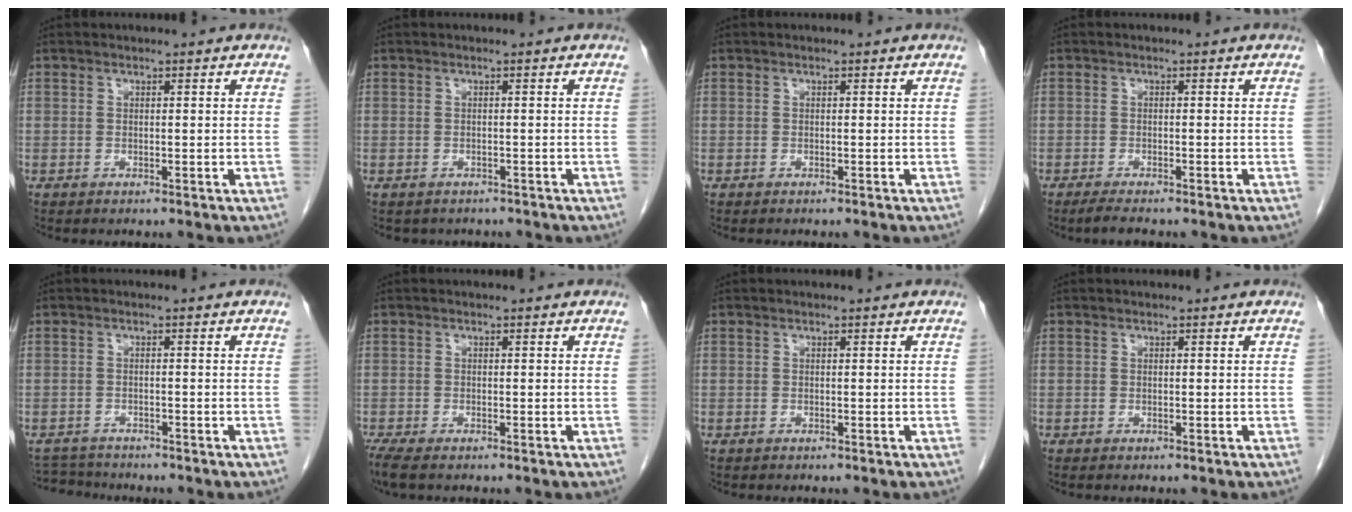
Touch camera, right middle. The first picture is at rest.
{"total": 3.2, "force": [-2.7, 1.7, 0.3], "torque": [-0.007, 0.005, -0.033]}
{"total": 1.2, "force": [-1.0, 0.3, 0.5], "torque": [-0.010, -0.002, -0.011]}
{"total": 2.5, "force": [-2.0, 0.3, 1.3], "torque": [-0.030, -0.008, -0.033]}
{"total": 3.9, "force": [-3.8, 0.6, -0.3], "torque": [0.006, -0.009, -0.065]}
{"total": 3.4, "force": [-2.7, 0.9, 2.0], "torque": [-0.042, -0.012, -0.045]}
{"total": 0.0}
{"total": 0.0}